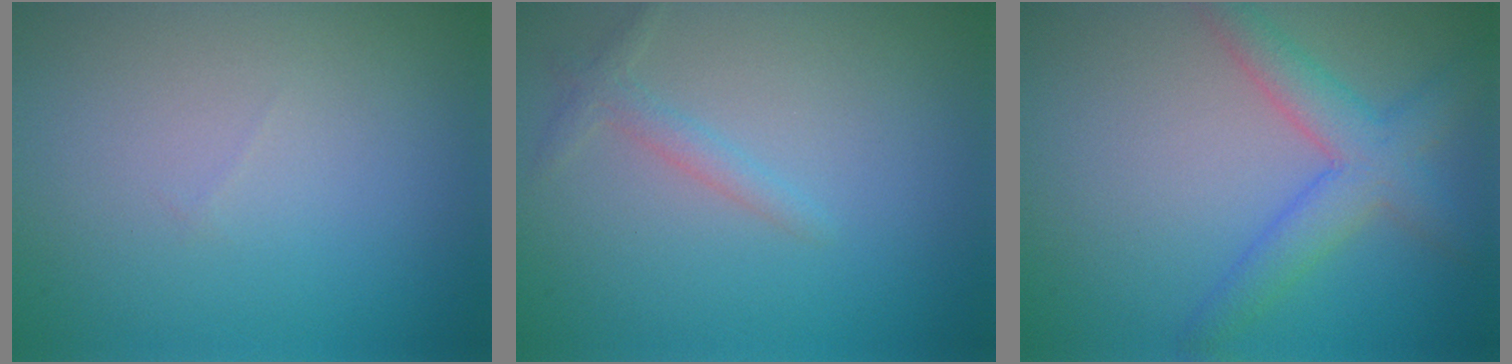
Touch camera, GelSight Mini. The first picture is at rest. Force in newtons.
{"total": 1.4, "press": 1.4, "slide": 0.1}
{"total": 4.2, "press": 4.2, "slide": 0.2}